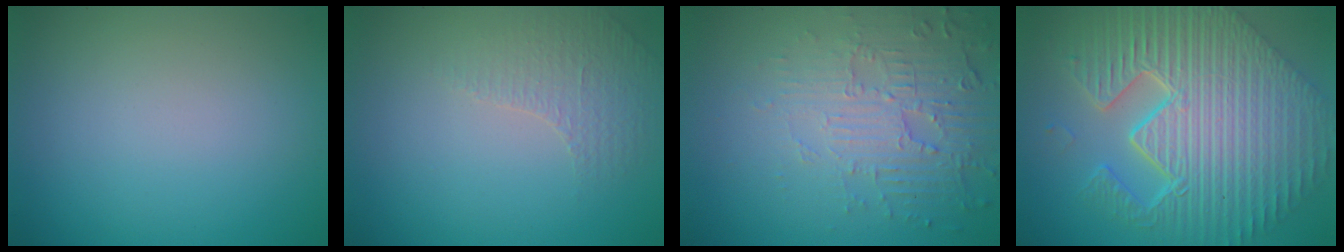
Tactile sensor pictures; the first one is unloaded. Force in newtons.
{"total": 1.3, "press": 0.9, "slide": 0.9}
{"total": 5.5, "press": 3.7, "slide": 4.1}
{"total": 12.5, "press": 8.0, "slide": 9.6}